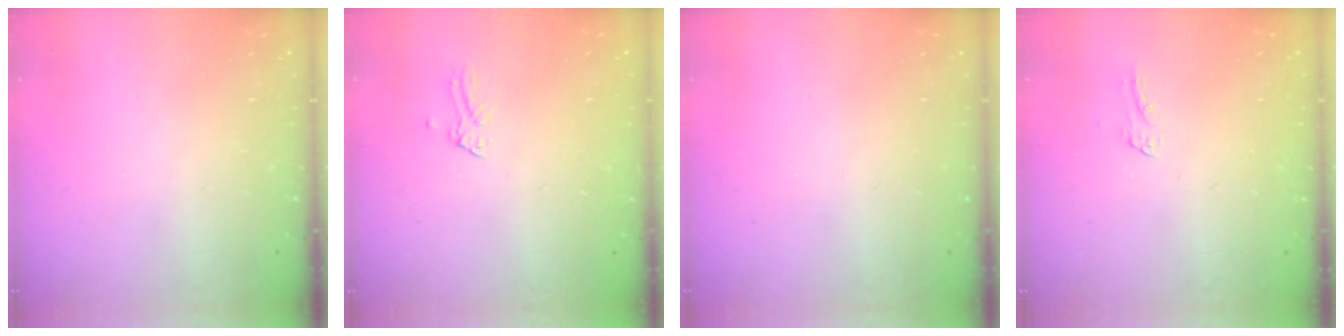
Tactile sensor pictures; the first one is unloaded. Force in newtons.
{"total": 0.0}
{"total": 0.0}
{"total": 2.1, "press": 2.1, "slide": 0.2}